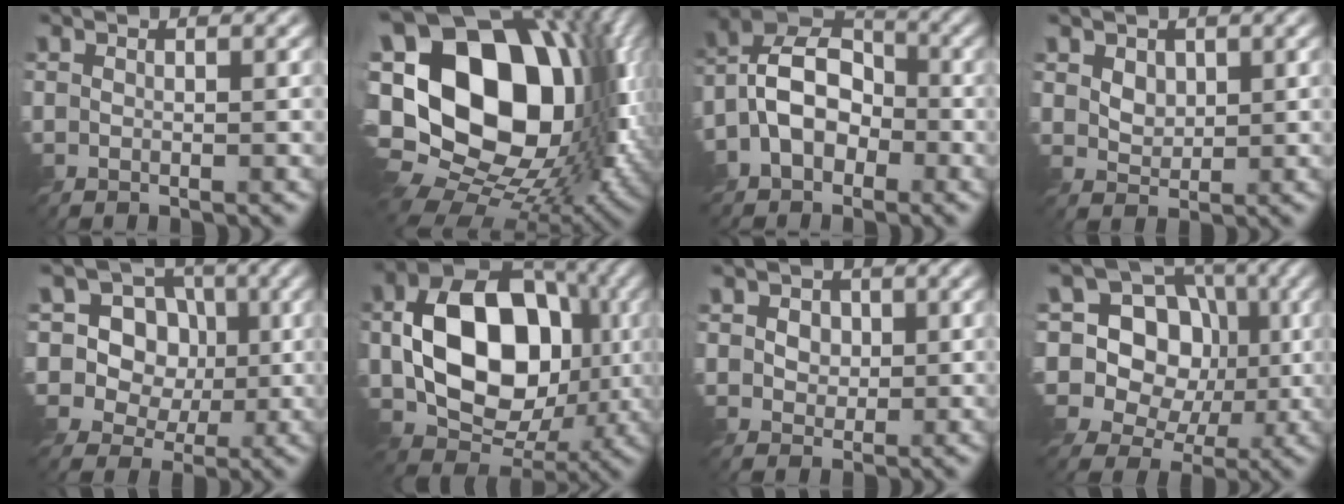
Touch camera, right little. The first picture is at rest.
{"total": 21.7, "force": [-0.5, 15.2, 15.5], "torque": [-0.314, -0.006, -0.002]}
{"total": 5.7, "force": [-2.0, 4.0, 3.6], "torque": [-0.052, 0.012, -0.048]}
{"total": 1.9, "force": [0.8, 1.4, 0.9], "torque": [-0.022, -0.010, 0.016]}
{"total": 10.6, "force": [3.5, 9.0, 4.3], "torque": [-0.099, 0.029, 0.047]}
{"total": 12.1, "force": [-0.1, 8.6, 8.5], "torque": [-0.138, 0.008, -0.004]}
{"total": 2.8, "force": [0.8, 2.3, 1.4], "torque": [-0.033, 0.001, 0.012]}
{"total": 14.0, "force": [2.9, 11.7, 7.2], "torque": [-0.169, 0.054, 0.017]}